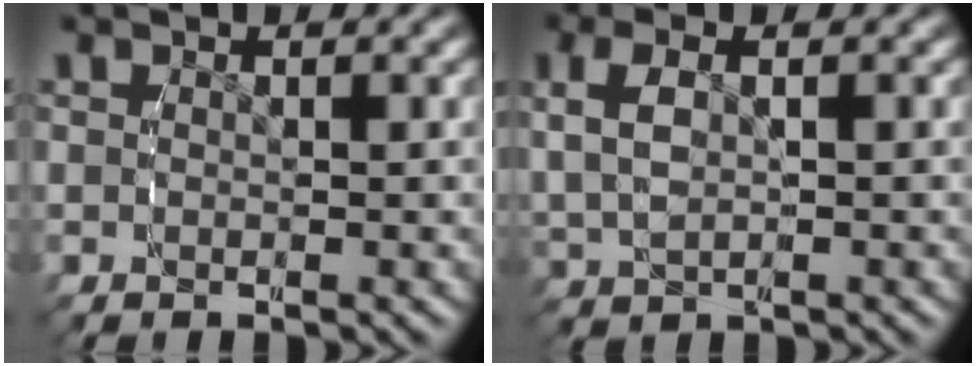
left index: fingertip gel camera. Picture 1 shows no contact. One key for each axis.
{"total": 3.8, "fx": 0.9, "fy": 2.3, "fz": 2.9, "tx": -0.066, "ty": 0.000, "tz": 0.025}